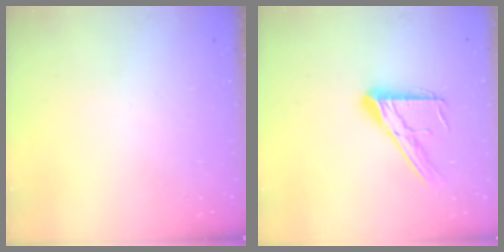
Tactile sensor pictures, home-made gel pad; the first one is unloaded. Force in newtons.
{"total": 13.9, "press": 13.8, "slide": 1.3}